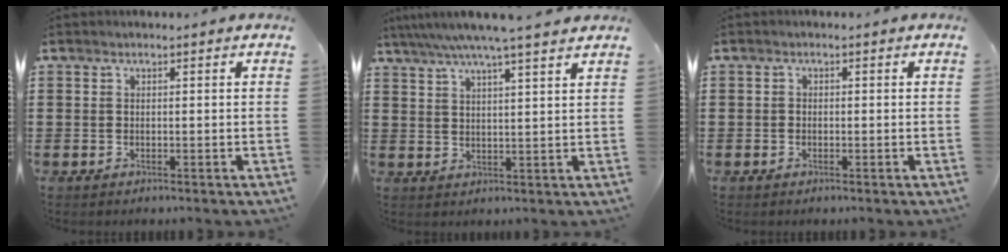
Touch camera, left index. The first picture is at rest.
{"total": 5.8, "force": [4.8, -0.3, 3.3], "torque": [-0.078, -0.017, 0.082]}
{"total": 0.7, "force": [-0.5, 0.5, 0.1], "torque": [-0.004, 0.000, -0.011]}